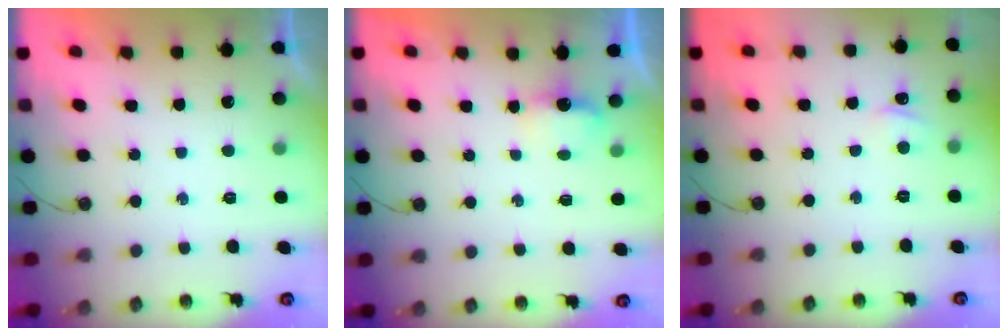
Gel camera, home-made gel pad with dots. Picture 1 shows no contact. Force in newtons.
{"total": 3.2, "press": 3.2, "slide": 0.5}
{"total": 1.6, "press": 1.5, "slide": 0.2}